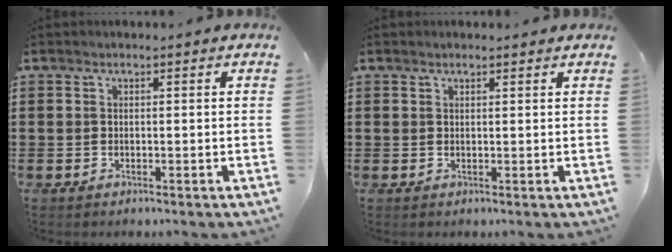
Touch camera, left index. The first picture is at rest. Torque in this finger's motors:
{"motor_torque": [1.91, 0.23, 0.03, 0.00]}